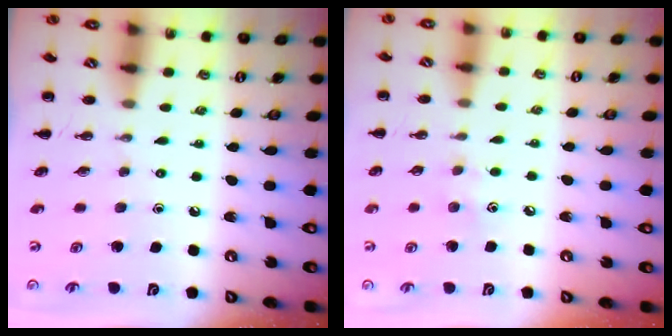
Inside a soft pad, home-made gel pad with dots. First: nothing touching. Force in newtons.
{"total": 5.2, "press": 5.1, "slide": 0.9}